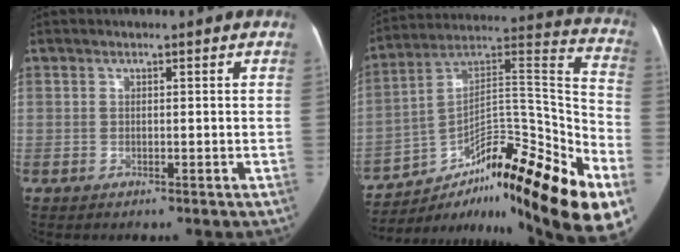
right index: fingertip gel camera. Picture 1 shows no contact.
{"total": 29.4, "force": [-17.0, 5.7, 23.3], "torque": [-0.290, 0.043, -0.256]}